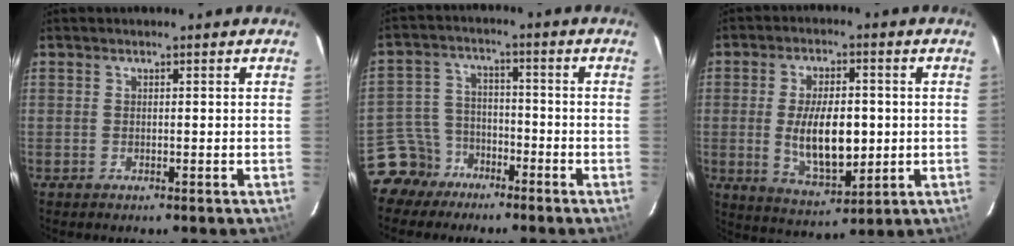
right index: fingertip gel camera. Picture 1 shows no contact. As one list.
[{"total": 7.5, "force": [-5.5, 5.1, 0.3], "torque": [-0.026, 0.025, -0.103]}, {"total": 12.1, "force": [-0.8, 5.5, 10.7], "torque": [-0.200, -0.012, -0.002]}]